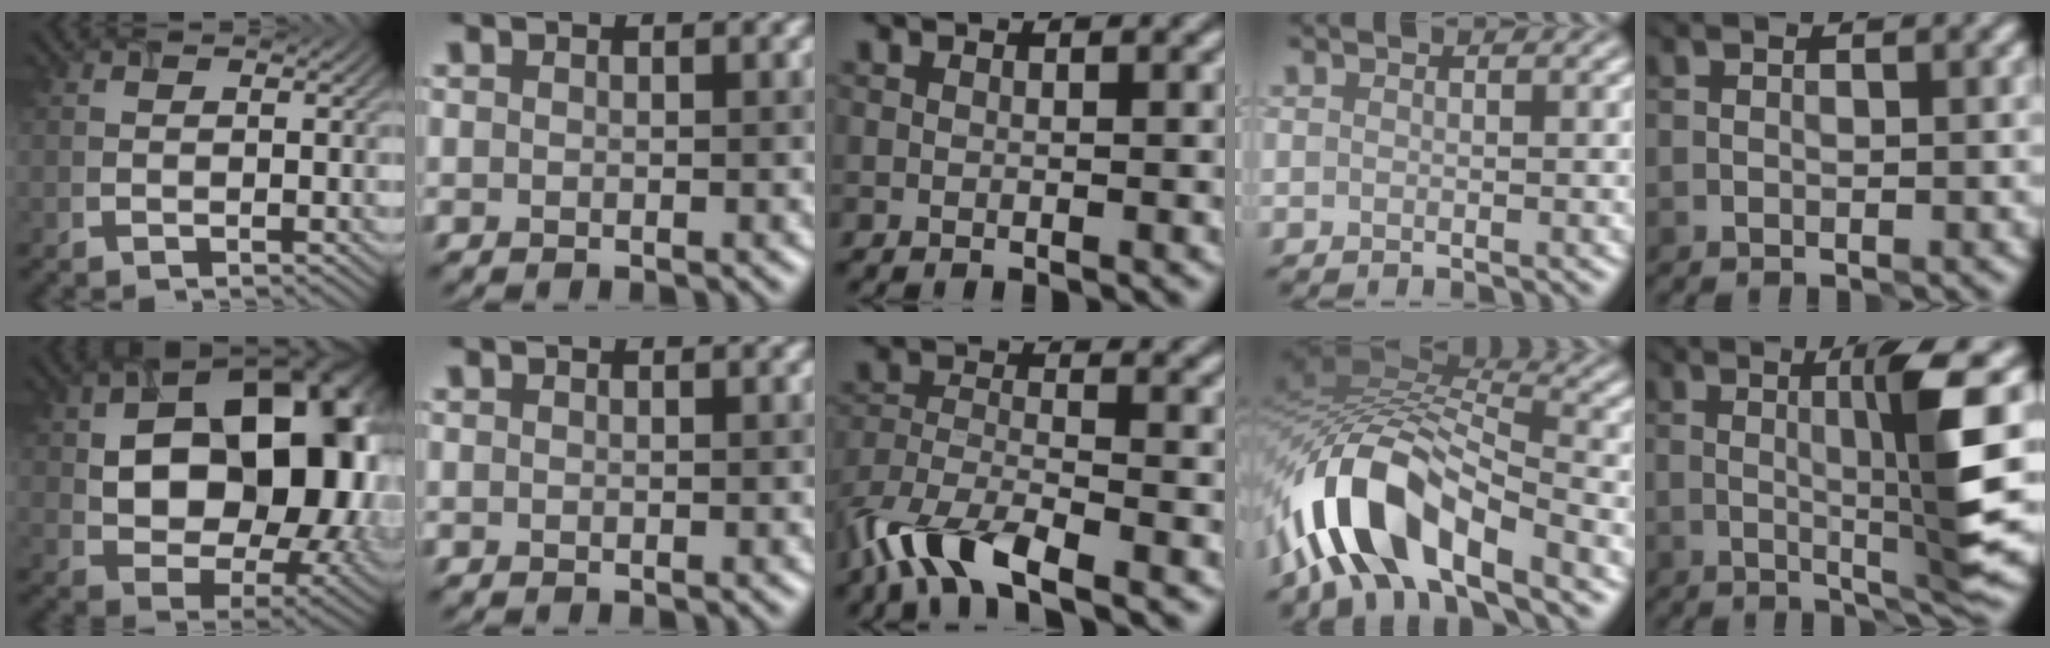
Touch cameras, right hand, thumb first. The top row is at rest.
{"thumb": {"total": 17.6, "force": [1.5, 11.8, 12.9], "torque": [-0.184, -0.014, 0.043]}, "middle": {"total": 6.8, "force": [-4.9, 2.0, 4.3], "torque": [-0.086, -0.008, -0.102]}, "ring": {"total": 11.2, "force": [-5.2, 4.7, 8.8], "torque": [-0.166, 0.022, -0.109]}, "little": {"total": 7.0, "force": [0.7, 0.2, 6.9], "torque": [-0.117, 0.000, 0.022]}}